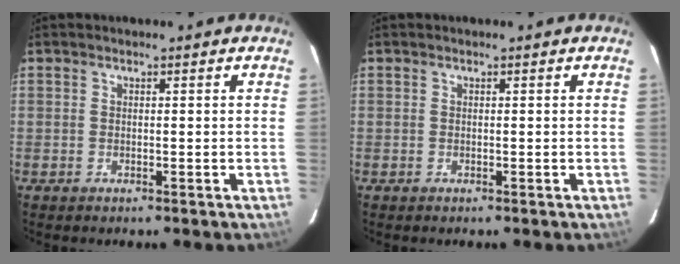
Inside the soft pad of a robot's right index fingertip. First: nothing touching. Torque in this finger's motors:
{"motor_torque": [0.00, 0.00, 0.00, 0.01]}